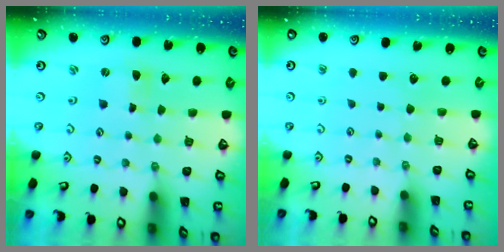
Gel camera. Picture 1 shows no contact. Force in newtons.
{"total": 0.0}